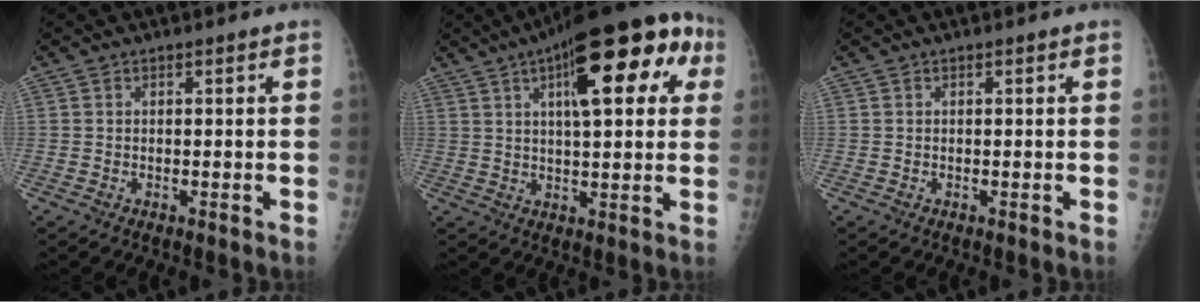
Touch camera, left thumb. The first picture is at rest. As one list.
[{"total": 21.1, "force": [7.7, 7.7, 18.1], "torque": [-0.235, 0.021, 0.105]}, {"total": 0.0}]